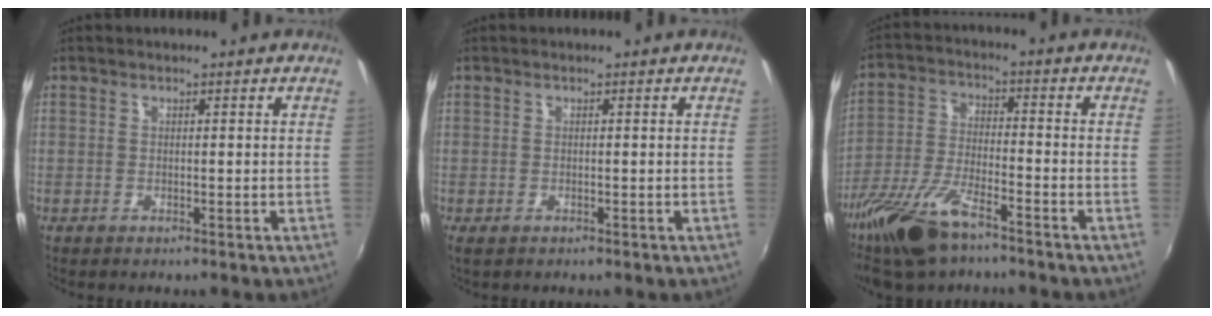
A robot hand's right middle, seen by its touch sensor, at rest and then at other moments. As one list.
[{"total": 0.8, "force": [-0.4, 0.3, 0.5], "torque": [-0.013, -0.003, -0.005]}, {"total": 14.9, "force": [-10.3, 4.8, 9.6], "torque": [-0.212, -0.030, -0.201]}]